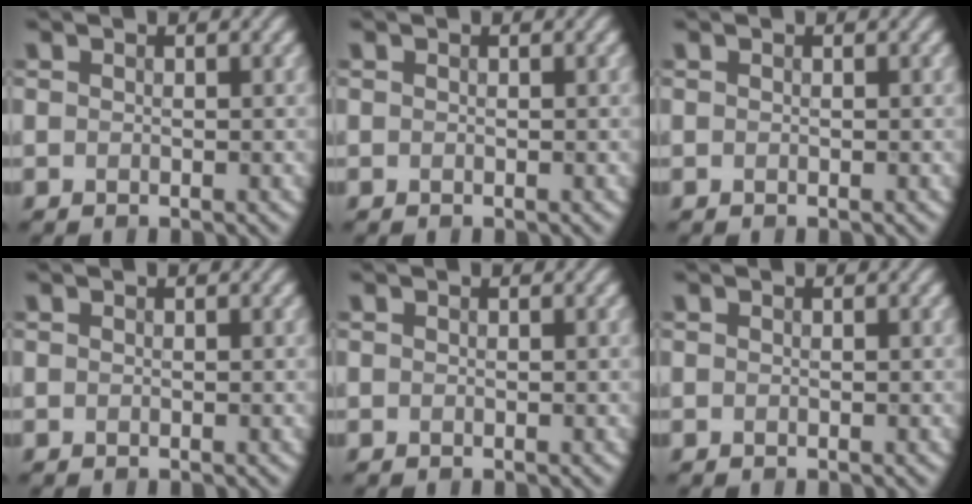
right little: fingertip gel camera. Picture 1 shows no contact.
{"total": 0.0}
{"total": 0.0}
{"total": 0.0}
{"total": 0.0}
{"total": 0.0}